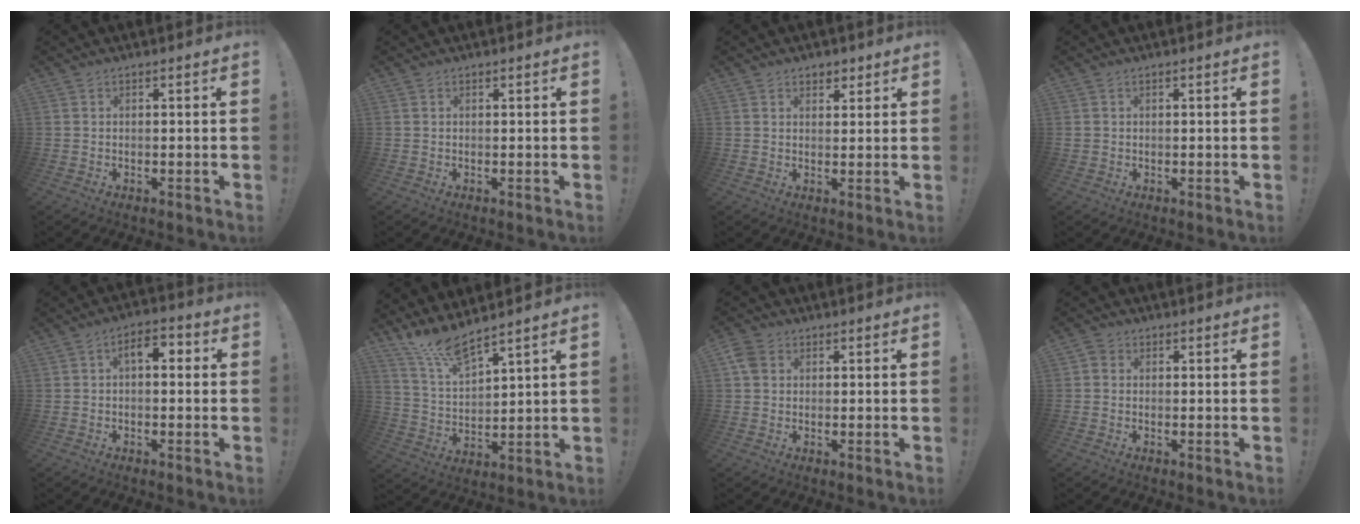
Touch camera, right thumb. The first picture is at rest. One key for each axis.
{"total": 0.0}
{"total": 3.0, "fx": 2.0, "fy": 2.2, "fz": 0.7, "tx": -0.004, "ty": -0.007, "tz": 0.035}
{"total": 0.8, "fx": 0.2, "fy": 0.8, "fz": 0.1, "tx": -0.005, "ty": 0.004, "tz": 0.004}
{"total": 6.3, "fx": 0.5, "fy": 3.5, "fz": 5.1, "tx": -0.070, "ty": 0.009, "tz": 0.006}
{"total": 9.9, "fx": 8.9, "fy": 1.3, "fz": 4.1, "tx": -0.096, "ty": -0.056, "tz": 0.165}
{"total": 4.5, "fx": 1.4, "fy": 3.5, "fz": 2.5, "tx": -0.050, "ty": 0.007, "tz": 0.028}
{"total": 1.7, "fx": 0.2, "fy": 1.5, "fz": 0.7, "tx": -0.013, "ty": 0.005, "tz": 0.004}